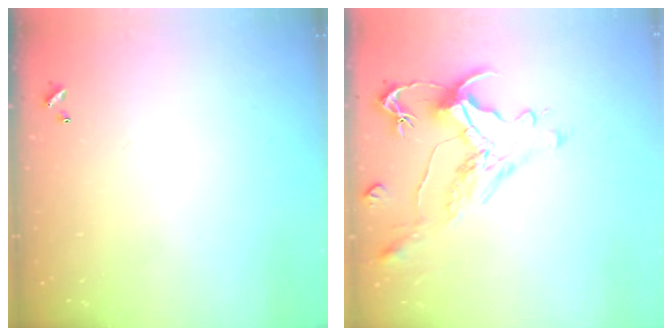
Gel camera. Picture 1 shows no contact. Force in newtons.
{"total": 1.3, "press": 0.1, "slide": 1.3}